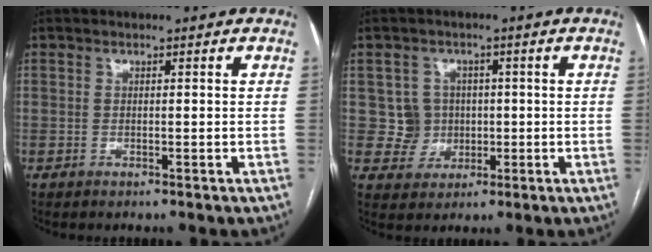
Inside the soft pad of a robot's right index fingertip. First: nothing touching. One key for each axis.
{"total": 4.7, "fx": 0.3, "fy": 4.7, "fz": 0.3, "tx": 0.004, "ty": 0.017, "tz": 0.012}